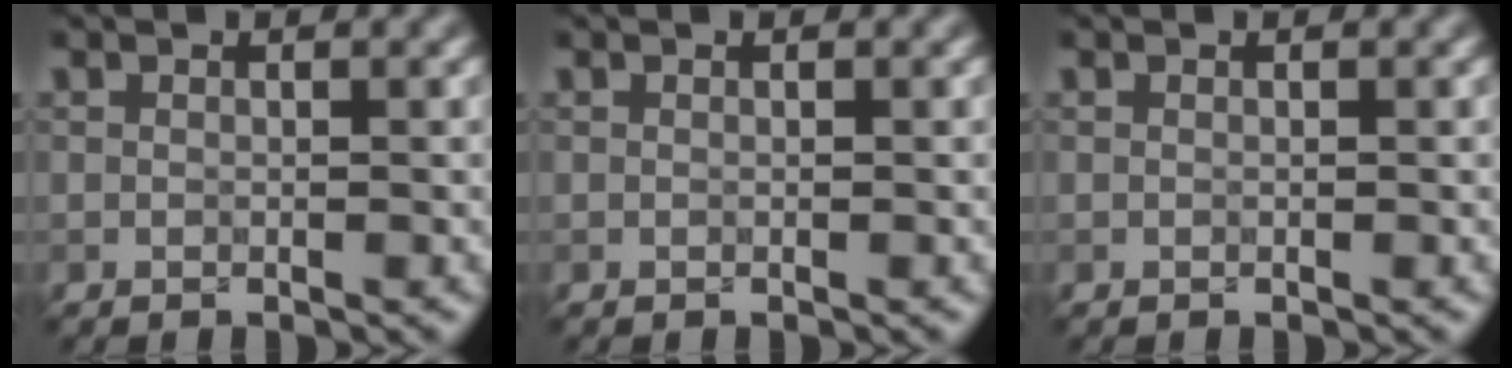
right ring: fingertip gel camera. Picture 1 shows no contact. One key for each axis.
{"total": 0.0}
{"total": 0.0}